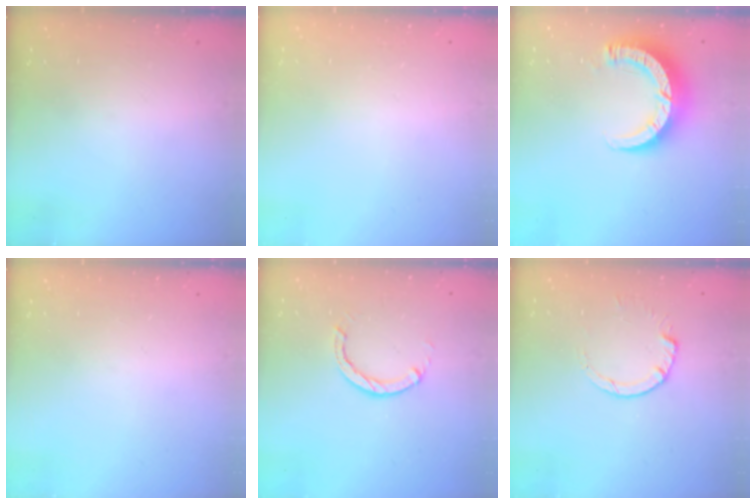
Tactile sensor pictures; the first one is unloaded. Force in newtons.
{"total": 2.6, "press": 2.6, "slide": 0.2}
{"total": 9.1, "press": 9.1, "slide": 1.1}
{"total": 0.0}
{"total": 3.2, "press": 3.1, "slide": 0.5}
{"total": 3.5, "press": 3.5, "slide": 0.4}